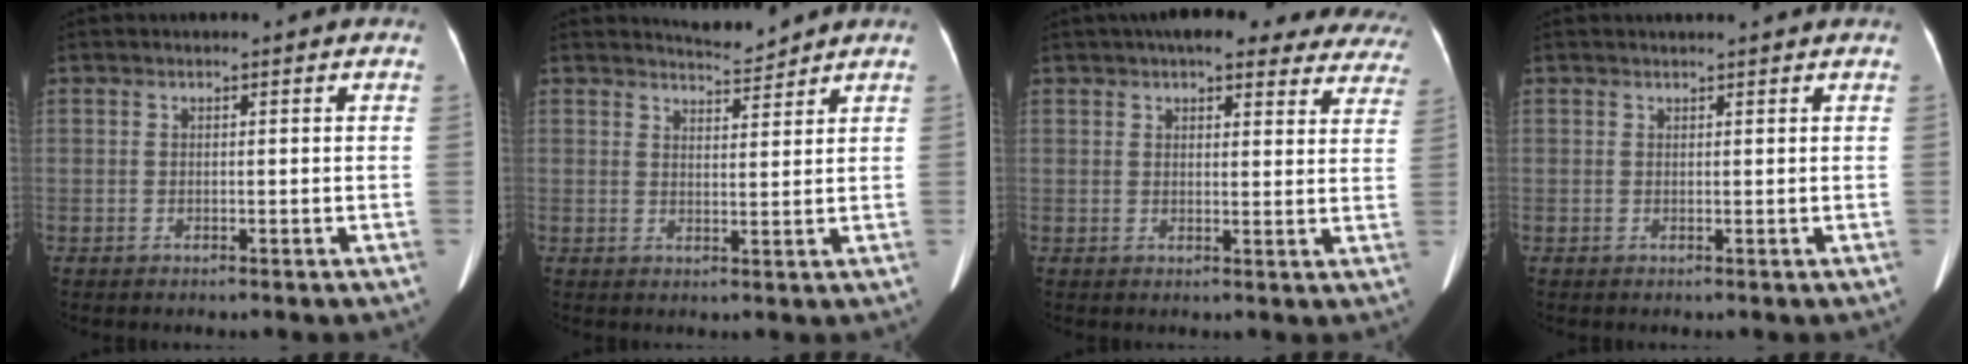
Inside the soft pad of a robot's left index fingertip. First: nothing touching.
{"total": 3.0, "force": [2.9, -0.3, -0.3], "torque": [-0.003, -0.008, 0.052]}
{"total": 20.4, "force": [17.6, 5.7, 8.5], "torque": [-0.094, 0.013, 0.190]}
{"total": 1.8, "force": [1.7, -0.1, 0.5], "torque": [-0.007, 0.011, 0.020]}